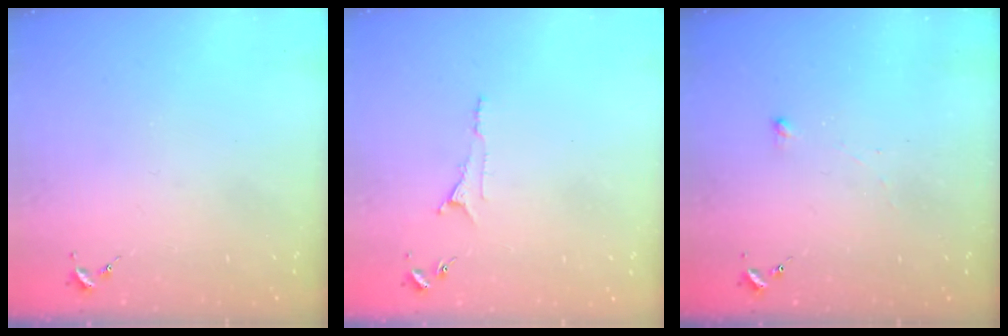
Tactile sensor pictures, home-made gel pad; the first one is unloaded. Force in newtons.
{"total": 5.3, "press": 5.3, "slide": 0.6}
{"total": 2.6, "press": 2.6, "slide": 0.6}